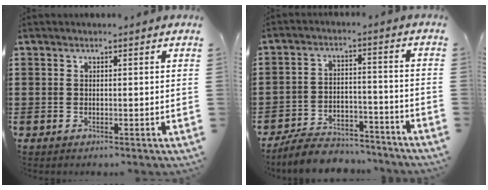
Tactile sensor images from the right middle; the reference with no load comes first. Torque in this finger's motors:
{"motor_torque": [0.96, -0.45, 0.03, 0.01]}